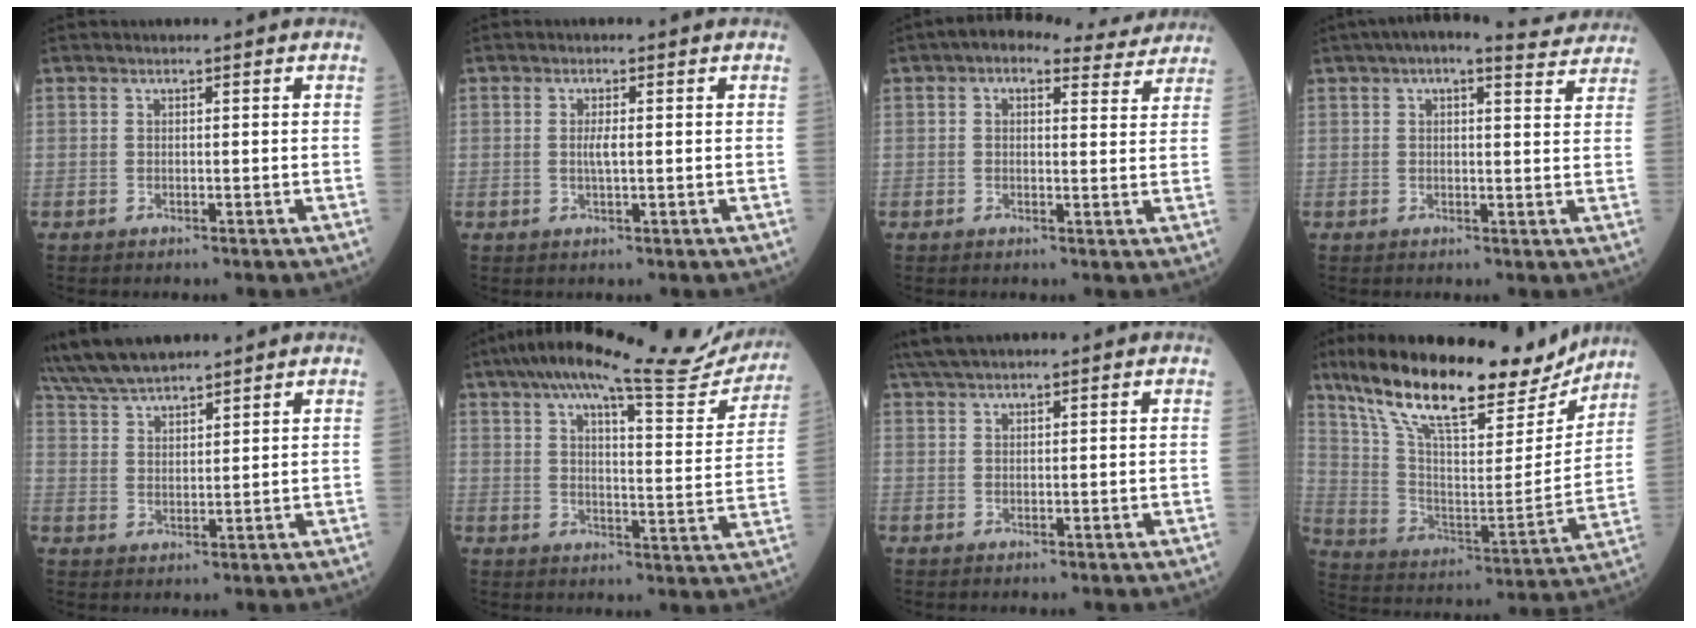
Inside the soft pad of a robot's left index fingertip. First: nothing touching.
{"total": 1.7, "force": [0.0, 0.2, 1.7], "torque": [-0.036, -0.003, -0.001]}
{"total": 7.3, "force": [5.9, 3.2, 2.8], "torque": [-0.031, 0.023, 0.064]}
{"total": 8.7, "force": [7.4, 2.0, 4.1], "torque": [-0.054, 0.023, 0.078]}
{"total": 9.3, "force": [8.6, 1.3, 3.5], "torque": [-0.075, 0.023, 0.166]}
{"total": 21.4, "force": [19.1, 2.6, 9.4], "torque": [-0.139, -0.022, 0.238]}
{"total": 3.4, "force": [3.0, 0.1, 1.6], "torque": [-0.033, 0.024, 0.059]}
{"total": 24.3, "force": [19.3, 5.9, 13.4], "torque": [-0.233, -0.009, 0.309]}